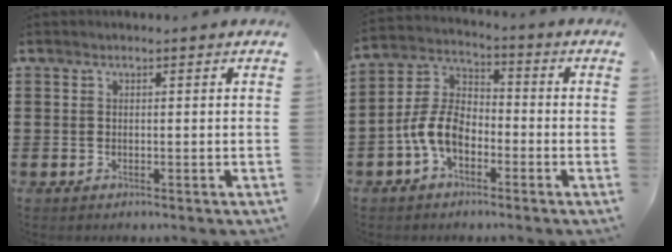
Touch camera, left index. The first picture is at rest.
{"total": 7.7, "force": [-3.8, 4.4, 5.0], "torque": [-0.131, 0.001, -0.083]}